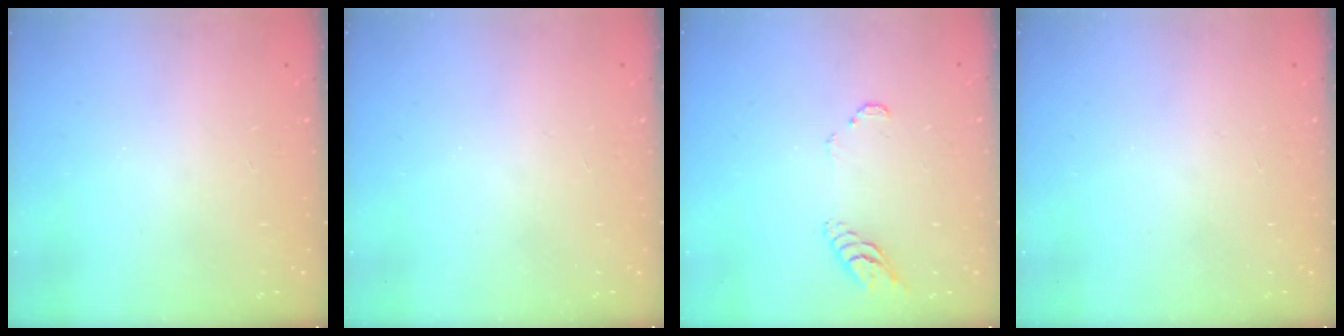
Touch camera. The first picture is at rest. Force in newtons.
{"total": 0.0}
{"total": 5.4, "press": 5.4, "slide": 0.4}
{"total": 0.0}